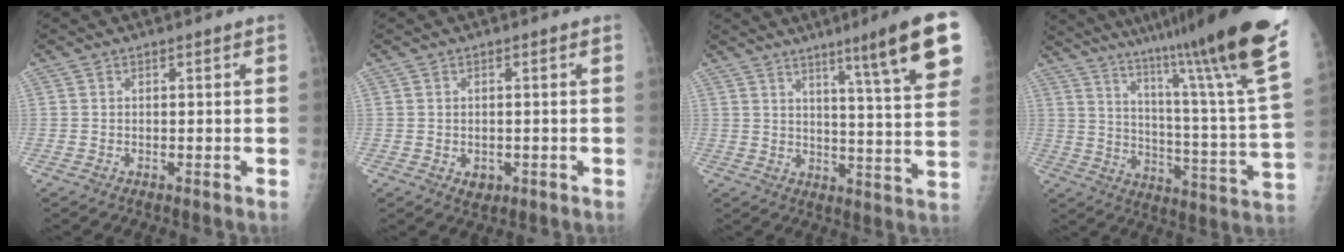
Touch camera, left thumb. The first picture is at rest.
{"total": 2.2, "force": [-0.5, 1.8, 1.2], "torque": [-0.008, -0.001, 0.001]}
{"total": 16.5, "force": [9.0, 0.9, 13.9], "torque": [-0.176, -0.042, 0.122]}
{"total": 30.8, "force": [22.2, 1.1, 21.3], "torque": [-0.300, -0.122, 0.320]}